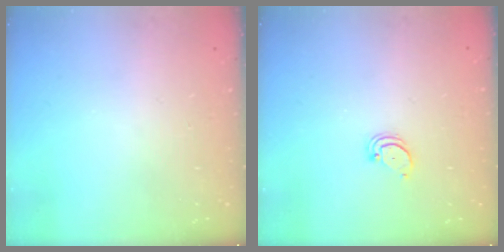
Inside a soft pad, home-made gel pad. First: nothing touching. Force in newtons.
{"total": 2.0, "press": 2.0, "slide": 0.2}